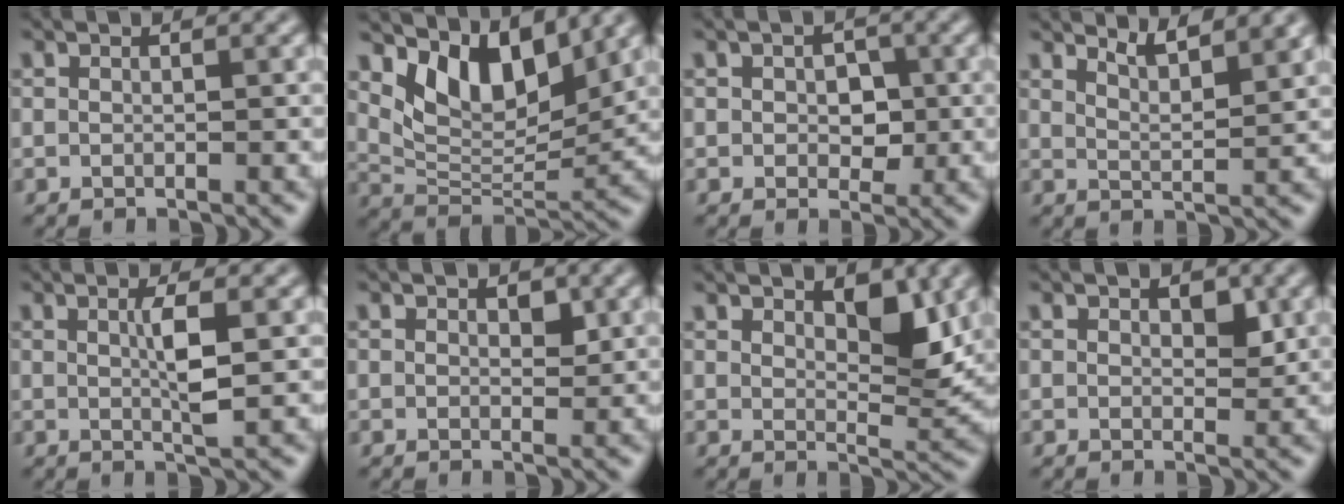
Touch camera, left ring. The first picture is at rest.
{"total": 7.7, "force": [4.8, 3.6, 4.9], "torque": [-0.085, -0.009, 0.083]}
{"total": 2.5, "force": [0.0, 1.7, 1.8], "torque": [-0.028, -0.003, -0.002]}
{"total": 3.9, "force": [3.2, 0.9, 2.0], "torque": [-0.022, 0.008, 0.039]}
{"total": 2.5, "force": [0.3, 0.3, 2.4], "torque": [-0.050, -0.001, 0.005]}
{"total": 1.3, "force": [0.4, 0.8, 0.8], "torque": [-0.009, -0.003, 0.005]}
{"total": 4.3, "force": [2.3, 1.8, 3.2], "torque": [-0.049, -0.008, 0.034]}
{"total": 1.9, "force": [0.6, 1.2, 1.4], "torque": [-0.017, -0.004, 0.010]}